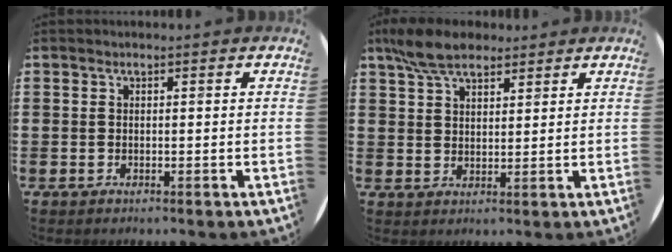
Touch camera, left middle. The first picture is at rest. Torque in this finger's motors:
{"motor_torque": [1.22, -0.92, 0.12, 0.10]}